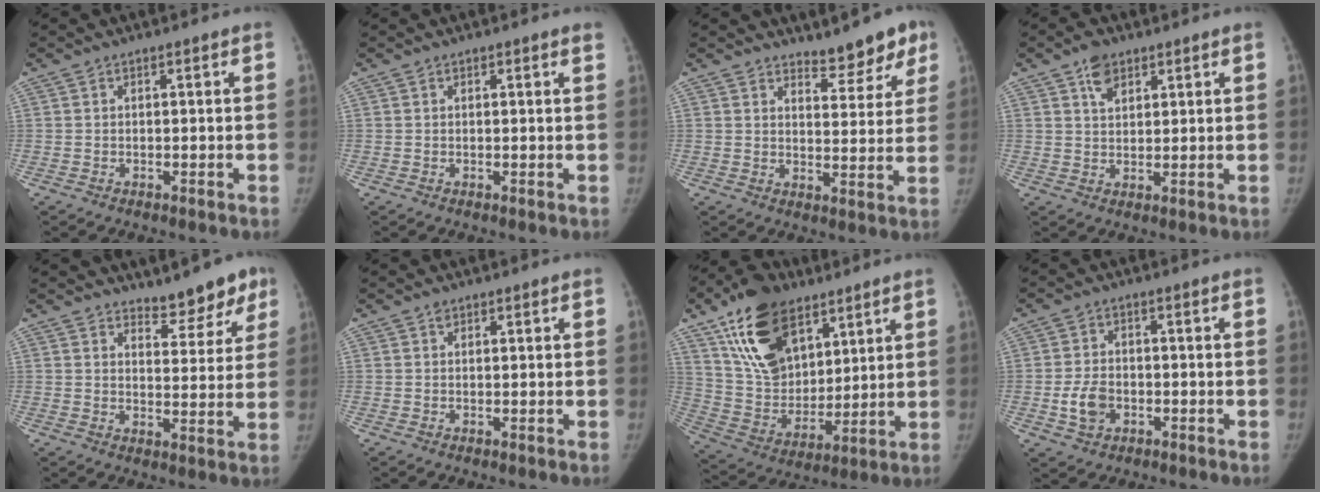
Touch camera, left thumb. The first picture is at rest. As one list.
[{"total": 1.1, "force": [0.9, 0.5, 0.3], "torque": [0.007, -0.004, 0.004]}, {"total": 7.6, "force": [6.1, 3.5, 2.9], "torque": [0.003, -0.045, 0.079]}, {"total": 4.9, "force": [2.8, 3.1, 2.4], "torque": [-0.022, -0.012, 0.049]}, {"total": 7.7, "force": [6.2, 3.6, 2.7], "torque": [0.007, -0.045, 0.080]}, {"total": 1.0, "force": [0.6, 0.8, 0.3], "torque": [0.005, -0.002, 0.007]}, {"total": 21.0, "force": [11.6, 12.7, 12.1], "torque": [-0.183, -0.041, 0.212]}, {"total": 5.5, "force": [-1.5, 4.0, 3.4], "torque": [-0.057, 0.008, -0.028]}]